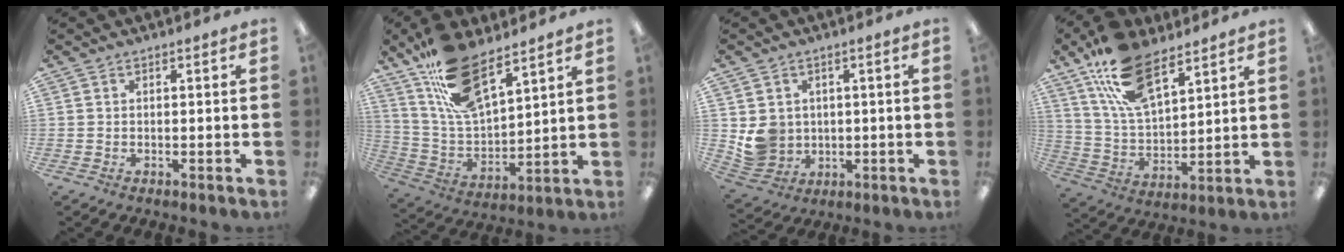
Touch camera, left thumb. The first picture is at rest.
{"total": 17.9, "force": [12.2, 7.5, 10.8], "torque": [-0.215, -0.054, 0.222]}
{"total": 6.7, "force": [1.3, 6.4, 1.6], "torque": [-0.038, 0.003, 0.034]}
{"total": 17.7, "force": [11.2, 8.4, 10.9], "torque": [-0.207, -0.036, 0.204]}